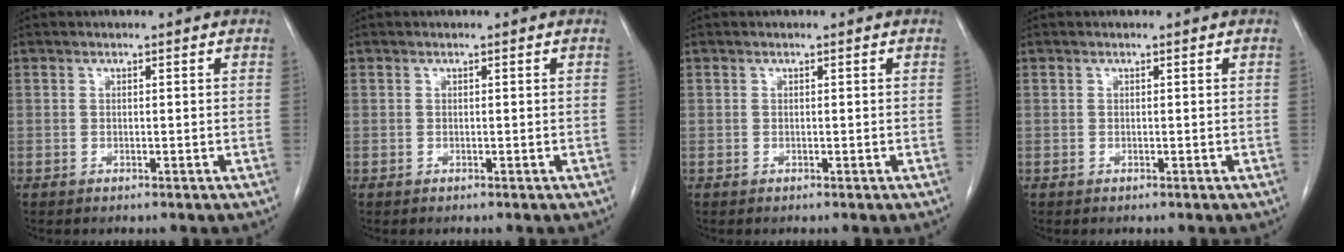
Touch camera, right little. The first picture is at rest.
{"total": 0.0}
{"total": 0.0}
{"total": 0.0}